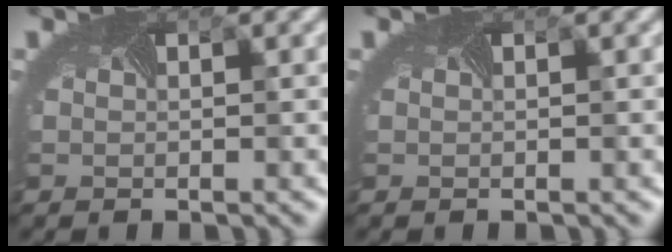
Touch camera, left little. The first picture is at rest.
{"total": 0.0}